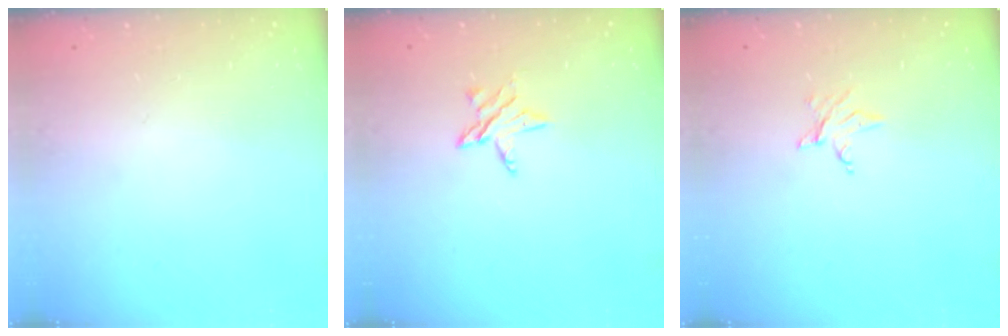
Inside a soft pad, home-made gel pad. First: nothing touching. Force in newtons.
{"total": 6.6, "press": 6.5, "slide": 0.6}
{"total": 2.5, "press": 2.5, "slide": 0.4}